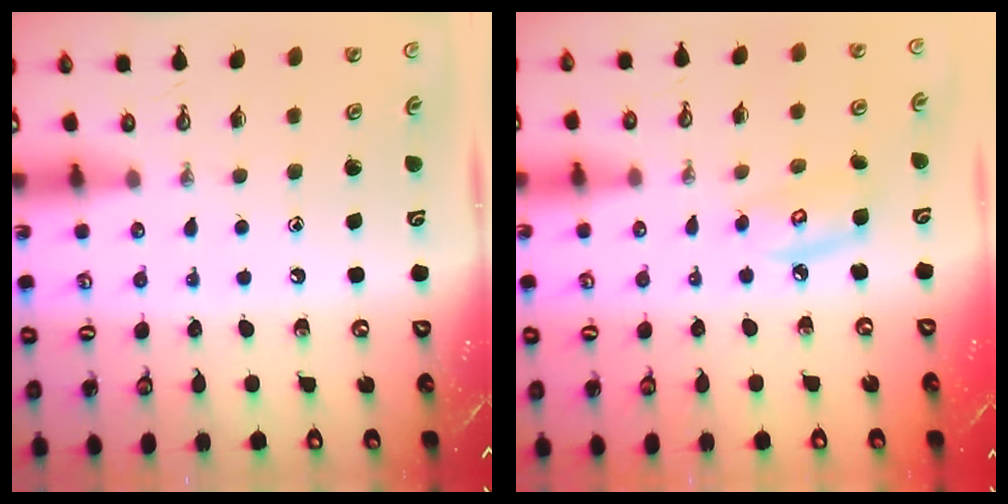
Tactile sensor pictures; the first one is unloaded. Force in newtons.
{"total": 6.3, "press": 6.3, "slide": 0.3}